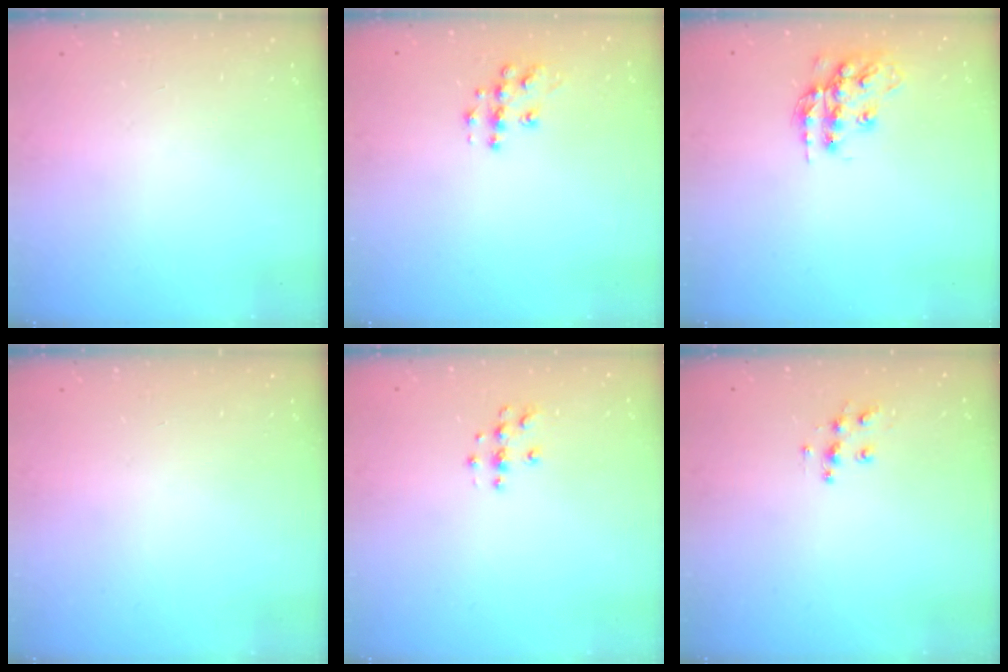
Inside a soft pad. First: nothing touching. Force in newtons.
{"total": 9.5, "press": 9.5, "slide": 0.6}
{"total": 14.0, "press": 14.0, "slide": 0.6}
{"total": 0.0}
{"total": 3.8, "press": 3.8, "slide": 0.4}
{"total": 7.3, "press": 7.3, "slide": 0.1}